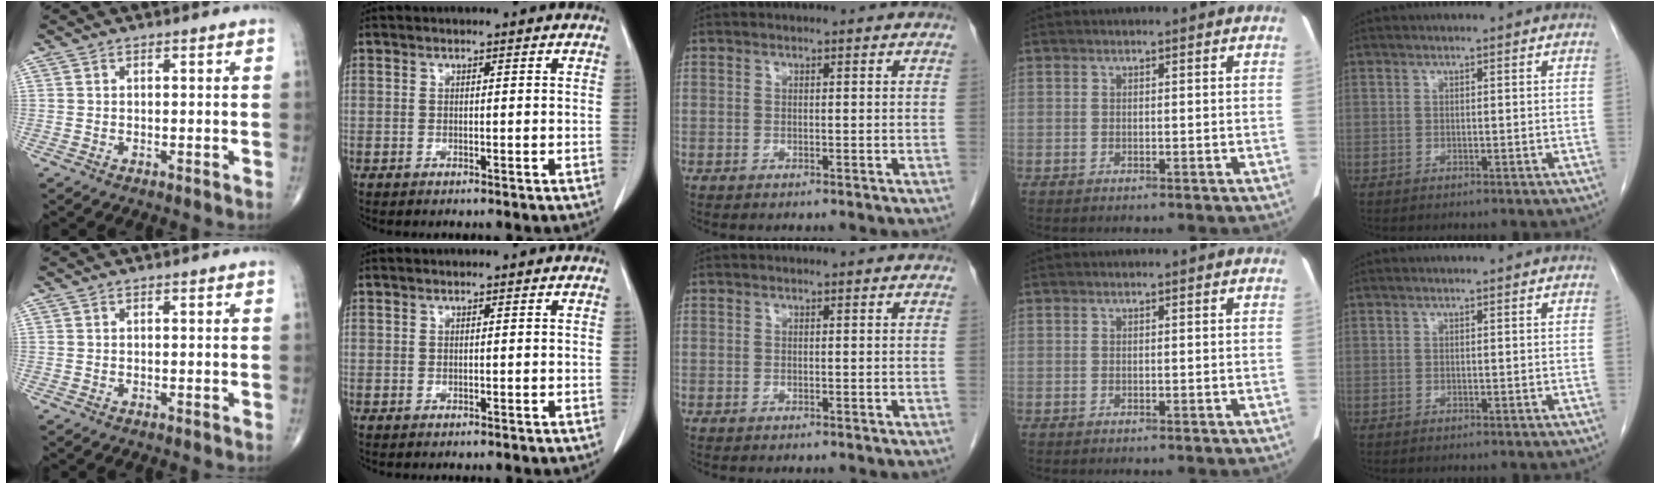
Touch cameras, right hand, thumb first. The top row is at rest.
{}